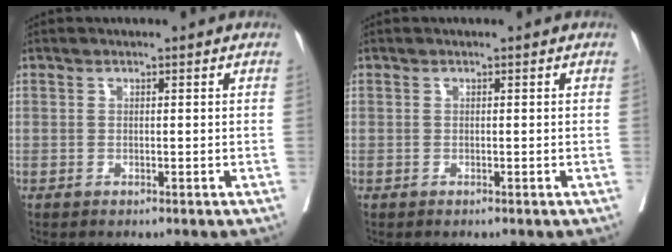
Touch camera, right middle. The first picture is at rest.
{"total": 0.0}